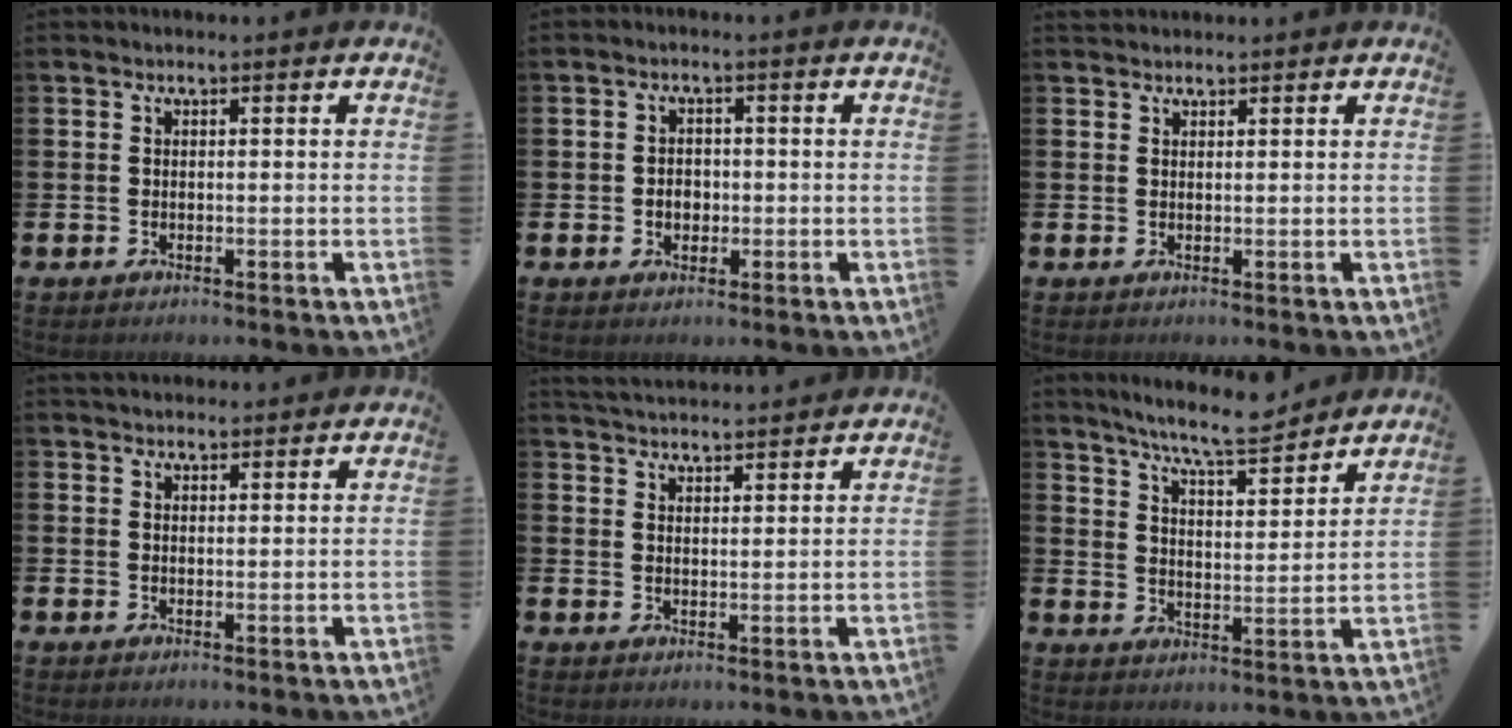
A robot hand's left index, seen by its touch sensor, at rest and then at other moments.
{"total": 2.3, "force": [-0.4, 1.9, 1.2], "torque": [-0.010, 0.001, -0.014]}
{"total": 1.2, "force": [1.1, 0.3, -0.1], "torque": [0.008, 0.001, 0.020]}
{"total": 1.9, "force": [1.9, 0.5, 0.1], "torque": [0.001, -0.005, 0.034]}
{"total": 3.7, "force": [3.7, 0.1, -0.1], "torque": [-0.010, -0.019, 0.068]}
{"total": 8.3, "force": [7.7, 0.6, 2.9], "torque": [-0.078, -0.041, 0.138]}